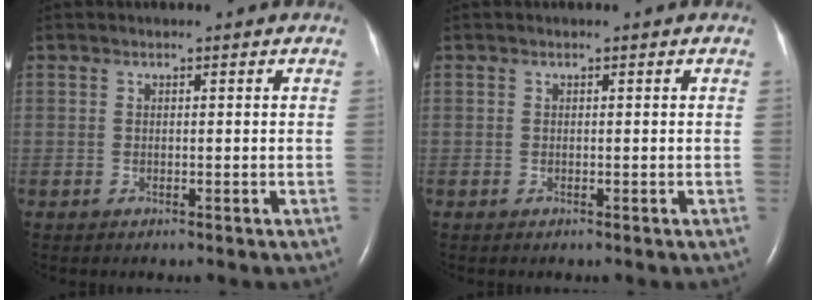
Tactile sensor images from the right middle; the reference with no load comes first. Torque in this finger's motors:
{"motor_torque": [0.00, 0.00, -0.05, -0.03]}